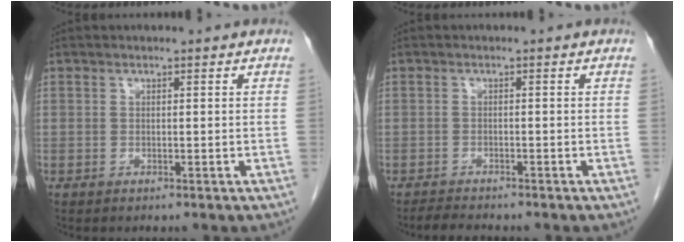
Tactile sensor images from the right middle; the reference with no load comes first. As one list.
[{"total": 2.3, "force": [-2.2, 0.0, 0.6], "torque": [-0.019, -0.012, -0.038]}]